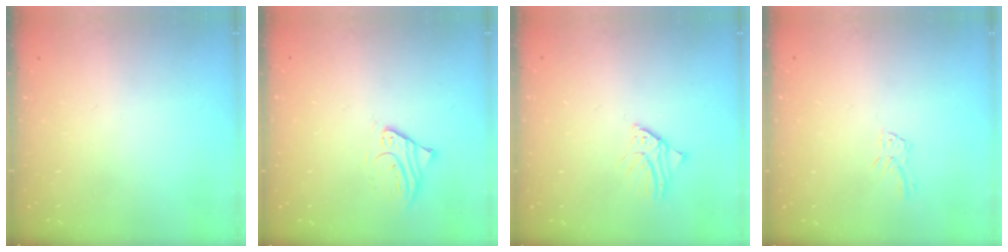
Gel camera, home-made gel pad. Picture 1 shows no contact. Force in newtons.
{"total": 1.5, "press": 1.5, "slide": 0.1}
{"total": 2.6, "press": 2.6, "slide": 0.3}
{"total": 6.5, "press": 6.5, "slide": 0.5}